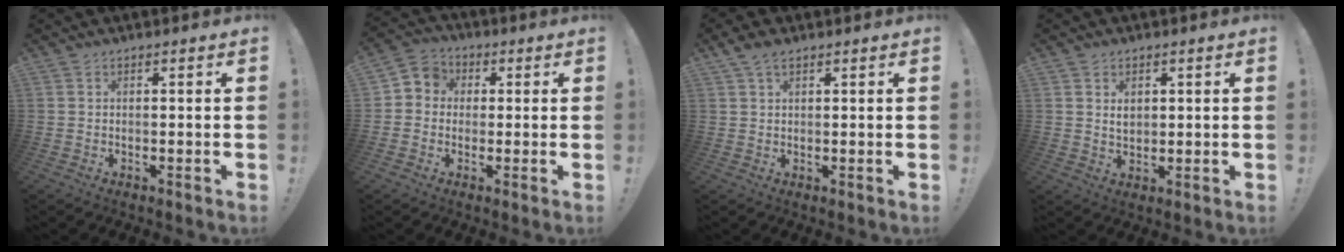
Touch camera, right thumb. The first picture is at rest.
{"total": 5.3, "force": [-0.8, 5.0, 1.6], "torque": [-0.021, 0.016, -0.013]}
{"total": 3.6, "force": [2.3, 1.8, 2.2], "torque": [-0.038, -0.006, 0.045]}
{"total": 3.4, "force": [1.5, 2.5, 1.8], "torque": [-0.009, -0.009, 0.021]}